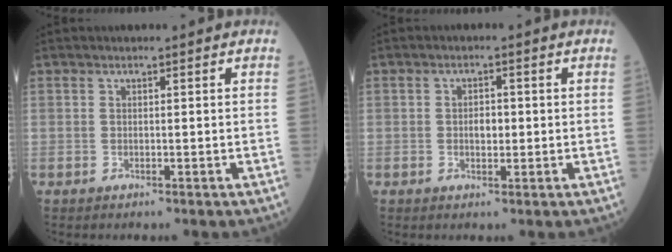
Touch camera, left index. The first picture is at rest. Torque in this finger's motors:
{"motor_torque": [0.10, 0.04, 0.03, 0.01]}